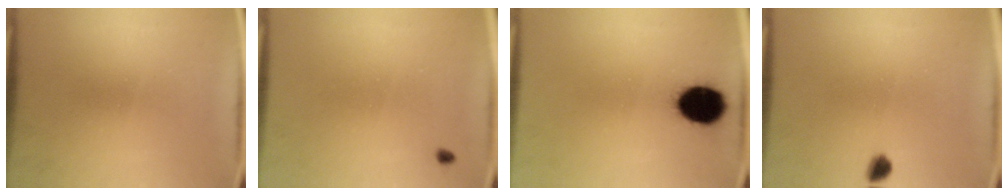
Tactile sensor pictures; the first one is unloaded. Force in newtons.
{"total": 0.6}
{"total": 12.3}
{"total": 2.4}